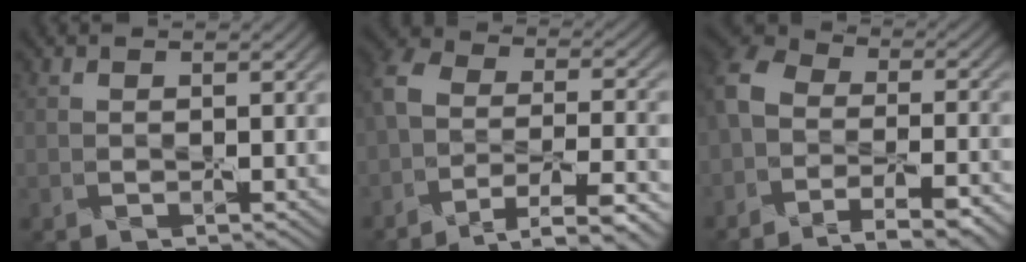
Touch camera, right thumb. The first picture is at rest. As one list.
[{"total": 8.8, "force": [-5.7, 3.7, 5.6], "torque": [-0.115, 0.003, -0.112]}, {"total": 10.0, "force": [-5.1, 5.8, 6.2], "torque": [-0.133, -0.012, -0.085]}]